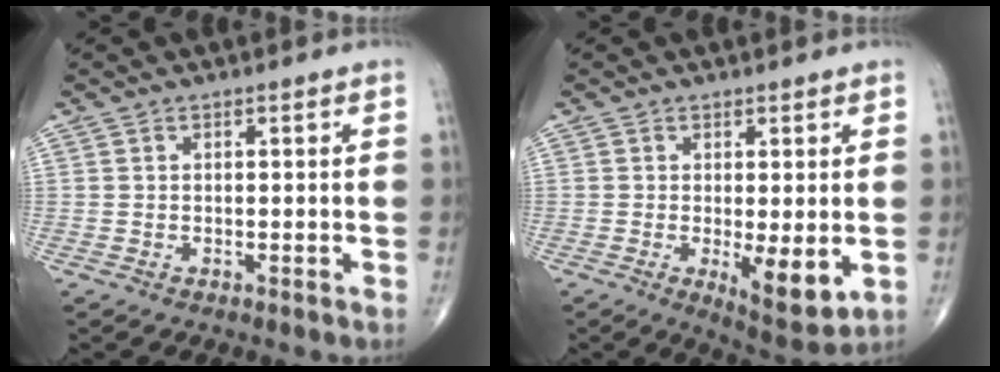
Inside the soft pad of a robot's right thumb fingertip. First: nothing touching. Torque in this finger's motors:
{"motor_torque": [0.61, 1.75, 0.84, 0.04, 0.25]}